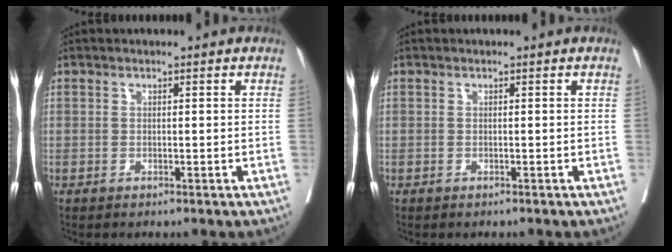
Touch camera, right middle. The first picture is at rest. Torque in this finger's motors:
{"motor_torque": [0.46, -0.45, 0.05, 0.01]}